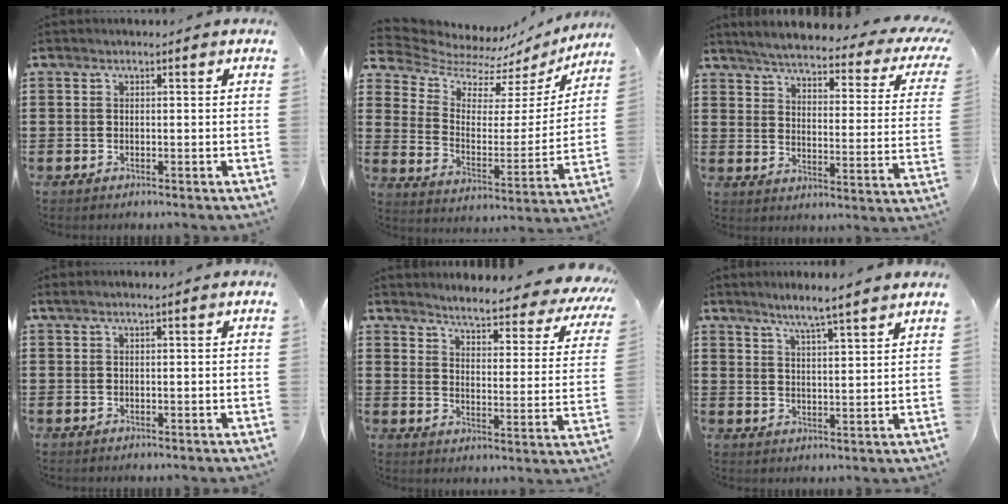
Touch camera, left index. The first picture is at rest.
{"total": 6.3, "force": [5.6, 2.4, 1.6], "torque": [-0.058, -0.050, 0.094]}
{"total": 3.9, "force": [3.3, -0.2, 2.2], "torque": [-0.060, -0.027, 0.046]}
{"total": 0.5, "force": [0.1, -0.2, 0.5], "torque": [-0.006, -0.003, 0.002]}
{"total": 4.3, "force": [4.1, -0.3, 1.3], "torque": [-0.040, -0.047, 0.061]}
{"total": 4.4, "force": [3.8, -1.2, 1.8], "torque": [-0.049, -0.019, 0.065]}